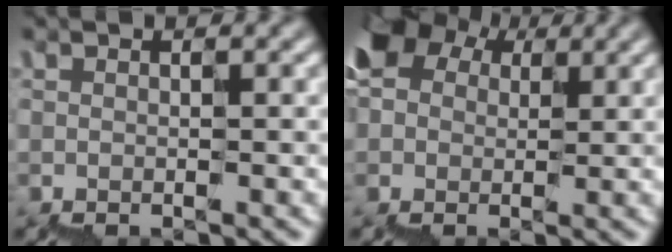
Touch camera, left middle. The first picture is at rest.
{"total": 7.2, "force": [1.6, 6.2, 3.3], "torque": [-0.060, 0.011, 0.024]}